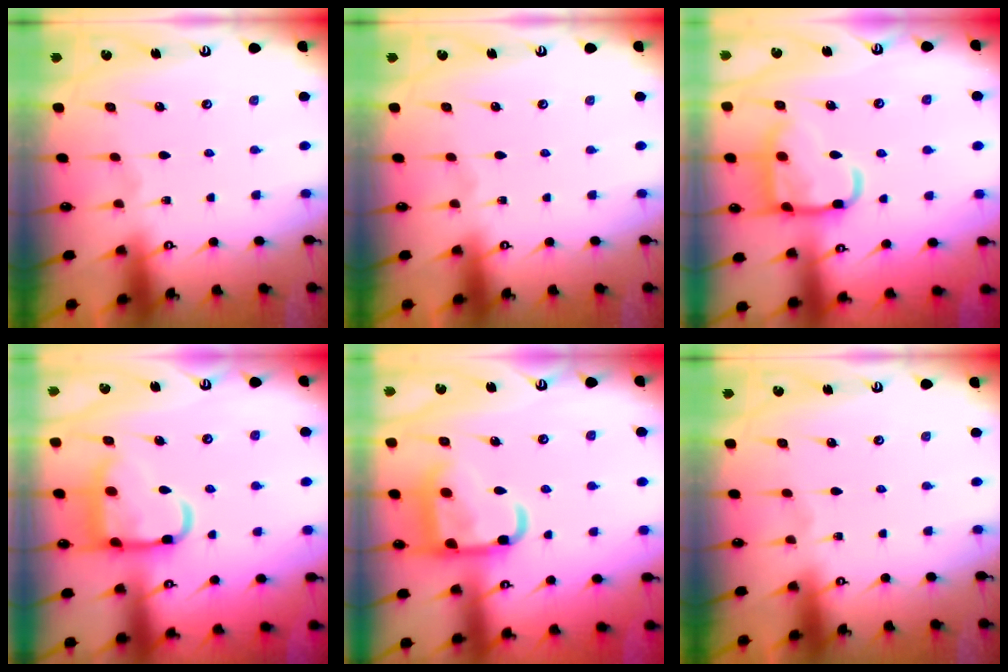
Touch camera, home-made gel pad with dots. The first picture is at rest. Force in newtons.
{"total": 0.0}
{"total": 15.3, "press": 15.2, "slide": 1.3}
{"total": 14.8, "press": 14.7, "slide": 1.5}
{"total": 16.3, "press": 16.3, "slide": 1.6}
{"total": 0.0}